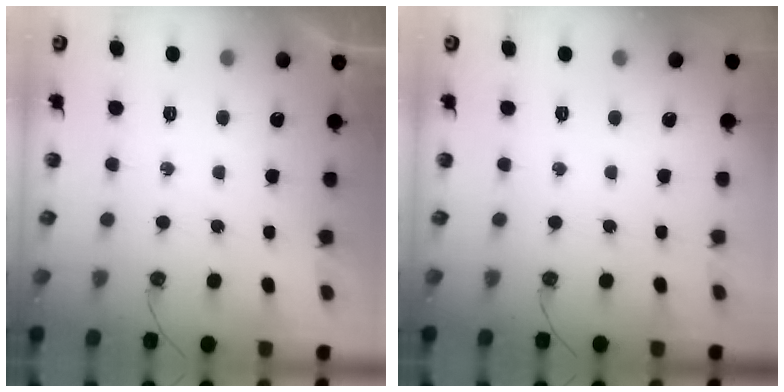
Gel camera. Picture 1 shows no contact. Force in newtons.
{"total": 0.0}